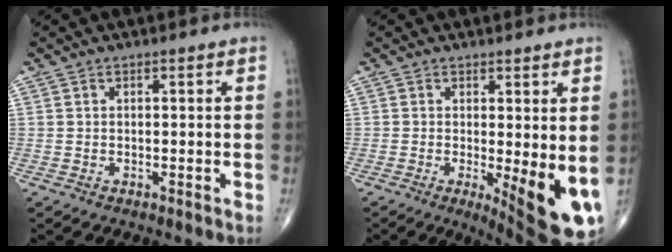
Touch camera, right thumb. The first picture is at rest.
{"total": 10.9, "force": [-1.2, 3.1, 10.3], "torque": [-0.134, -0.024, -0.007]}